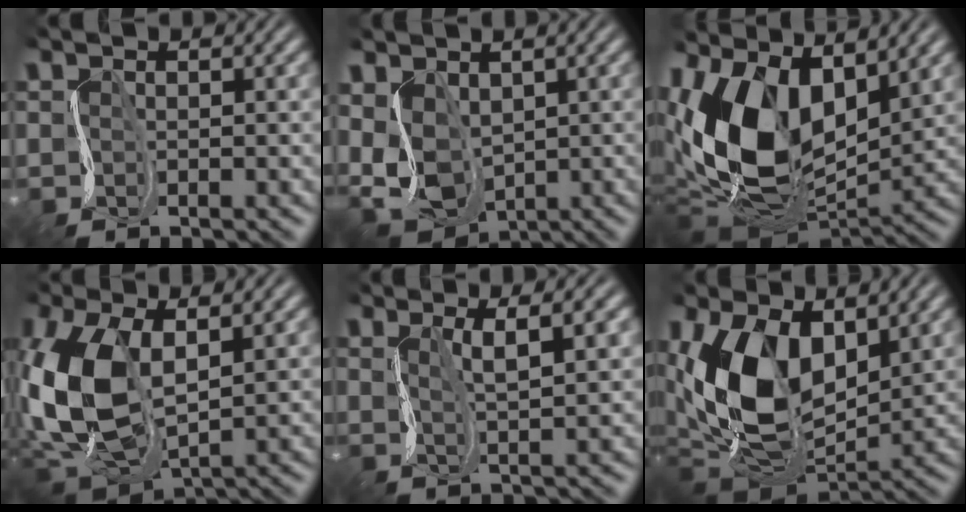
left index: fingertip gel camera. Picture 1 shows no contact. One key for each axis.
{"total": 7.6, "fx": 0.9, "fy": 5.1, "fz": 5.6, "tx": -0.130, "ty": -0.006, "tz": 0.008}
{"total": 12.8, "fx": 1.7, "fy": 7.5, "fz": 10.2, "tx": -0.202, "ty": -0.019, "tz": 0.018}
{"total": 10.2, "fx": 0.1, "fy": 6.0, "fz": 8.3, "tx": -0.213, "ty": -0.010, "tz": 0.002}
{"total": 2.8, "fx": 0.7, "fy": 0.4, "fz": 2.7, "tx": -0.053, "ty": -0.004, "tz": 0.007}
{"total": 10.0, "fx": 1.2, "fy": 6.4, "fz": 7.6, "tx": -0.157, "ty": -0.020, "tz": 0.014}